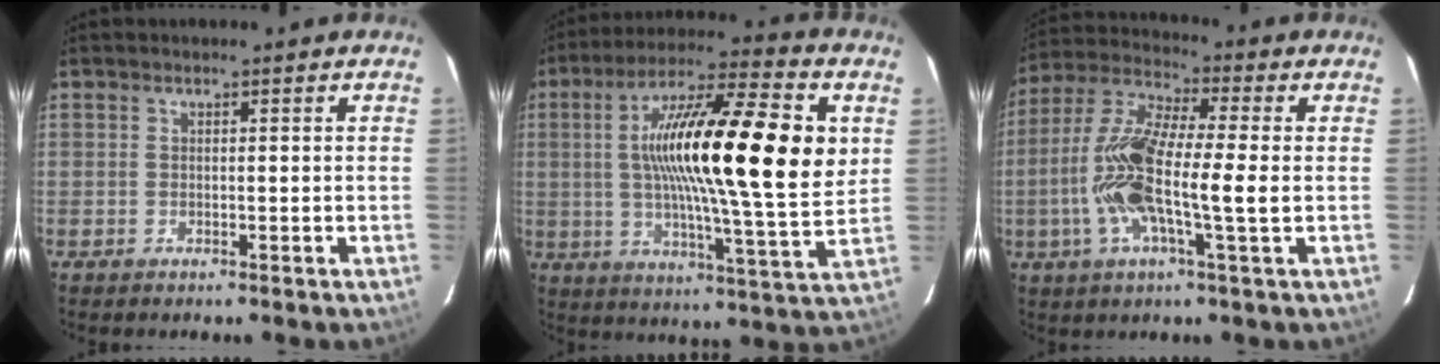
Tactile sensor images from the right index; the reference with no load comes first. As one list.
[{"total": 23.4, "force": [4.0, 2.3, 23.0], "torque": [-0.380, 0.013, 0.047]}, {"total": 14.0, "force": [-1.6, 1.5, 13.8], "torque": [-0.283, 0.007, -0.039]}]